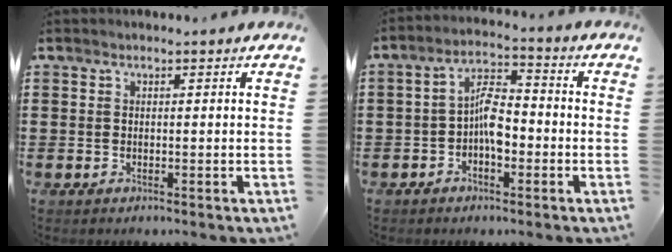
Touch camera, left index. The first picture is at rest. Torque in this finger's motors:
{"motor_torque": [0.85, 0.62, 0.47, 0.13]}